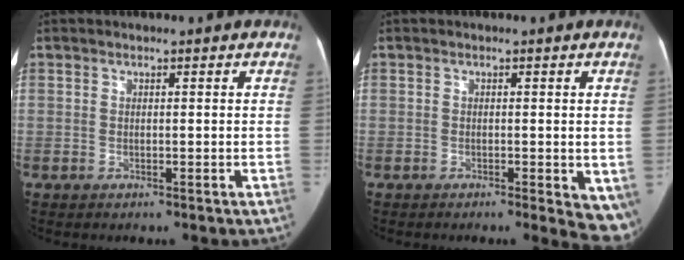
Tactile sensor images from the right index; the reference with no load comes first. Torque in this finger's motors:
{"motor_torque": [1.35, -0.79, 0.10, 0.00]}